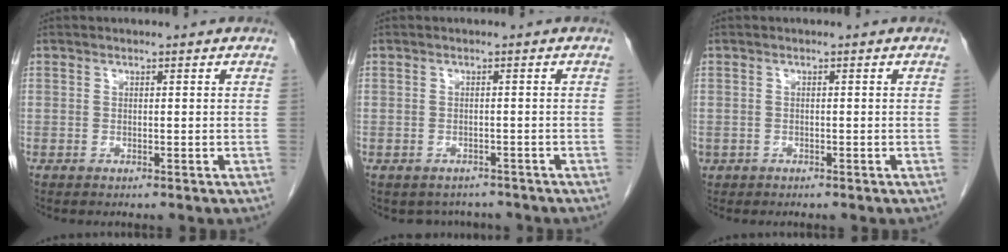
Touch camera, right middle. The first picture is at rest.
{"total": 3.5, "force": [-3.0, 1.8, 0.0], "torque": [0.000, 0.008, -0.040]}
{"total": 0.8, "force": [-0.4, 0.7, 0.0], "torque": [-0.009, 0.004, -0.003]}